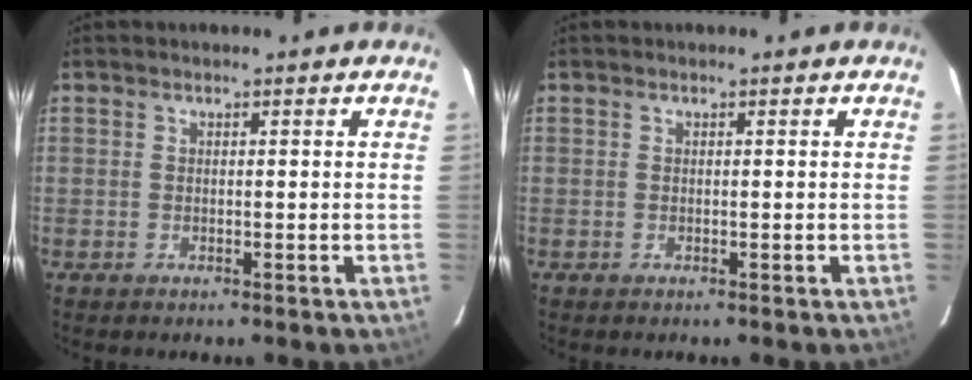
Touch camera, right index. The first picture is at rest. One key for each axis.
{"total": 0.0}